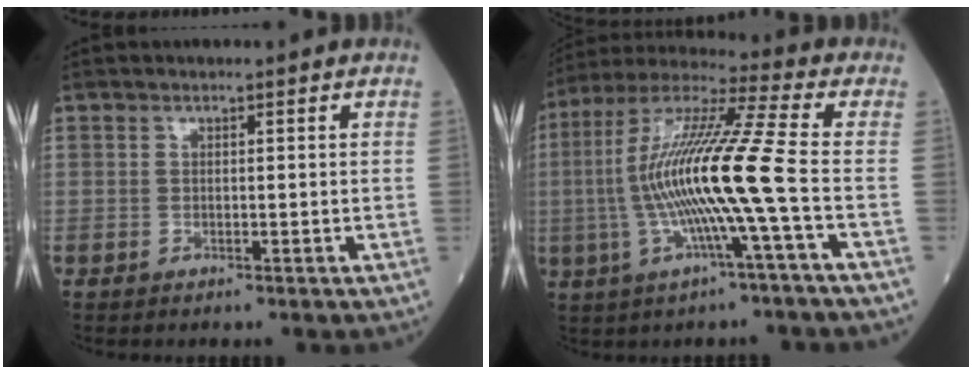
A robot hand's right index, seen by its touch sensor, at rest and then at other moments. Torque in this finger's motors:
{"motor_torque": [1.90, -0.24, 1.05, 0.21]}